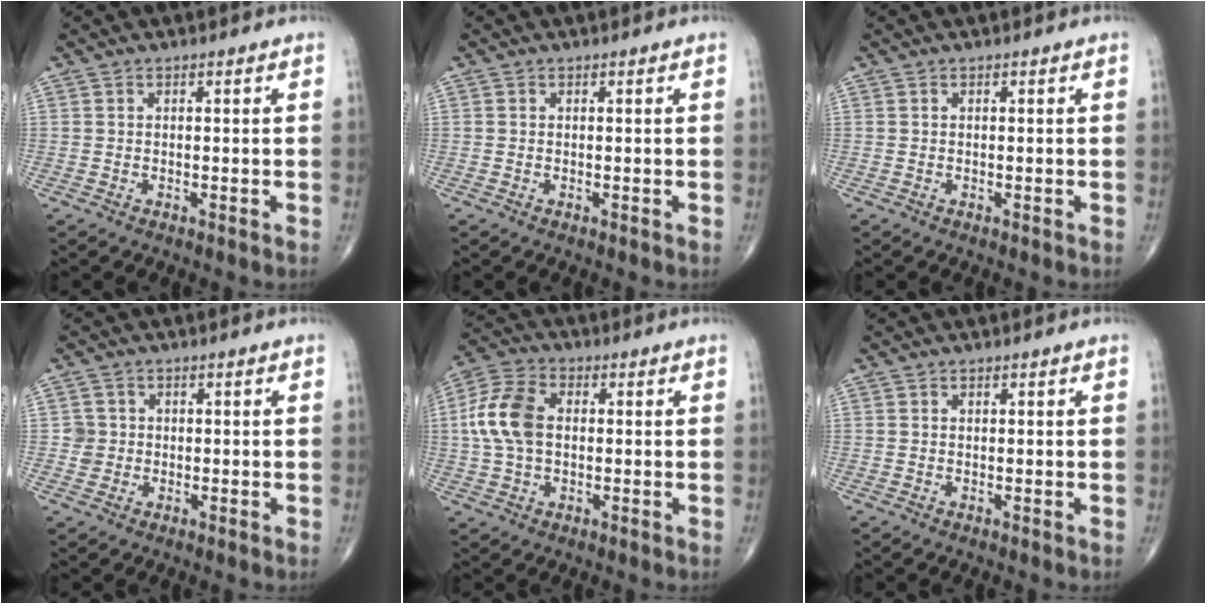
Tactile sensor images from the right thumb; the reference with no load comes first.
{"total": 0.0}
{"total": 0.0}
{"total": 2.6, "force": [0.0, 2.6, 0.1], "torque": [0.020, 0.007, -0.003]}
{"total": 10.6, "force": [0.8, 6.9, 8.0], "torque": [-0.169, 0.020, 0.010]}
{"total": 0.0}